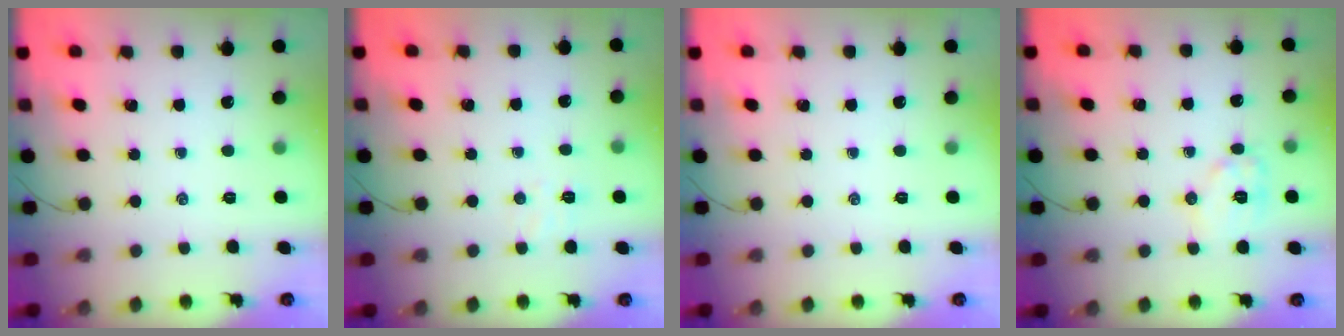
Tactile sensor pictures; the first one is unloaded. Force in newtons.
{"total": 3.8, "press": 3.7, "slide": 1.0}
{"total": 0.0}
{"total": 9.1, "press": 9.1, "slide": 0.2}